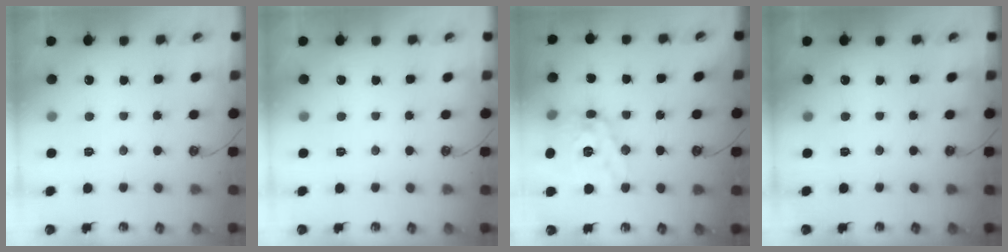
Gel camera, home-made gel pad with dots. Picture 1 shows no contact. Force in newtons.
{"total": 0.0}
{"total": 16.9, "press": 16.8, "slide": 1.6}
{"total": 0.0}